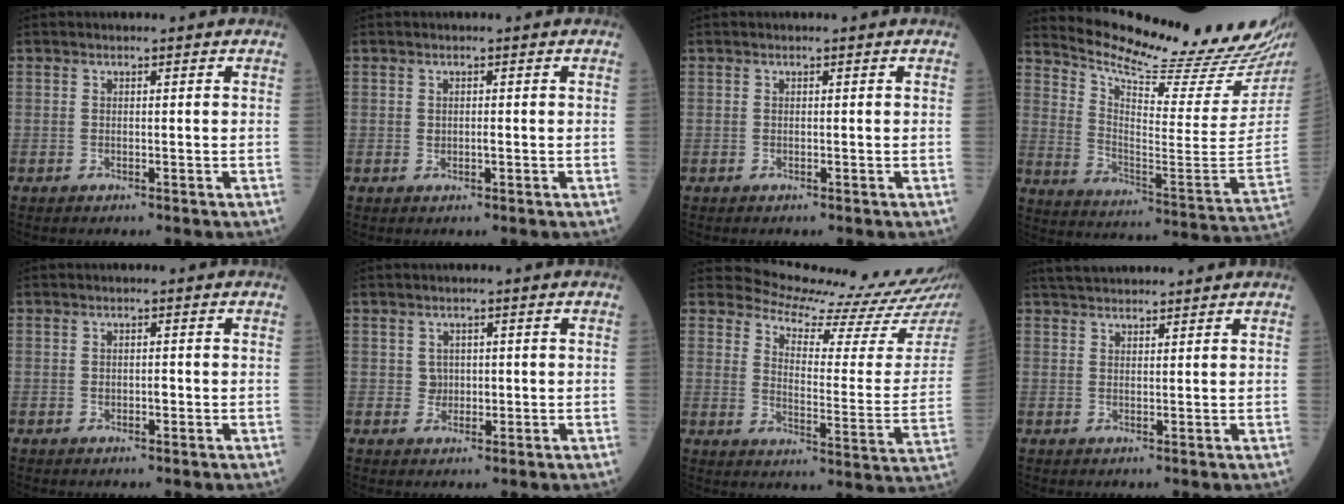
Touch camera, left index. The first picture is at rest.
{"total": 0.6, "force": [0.1, 0.3, 0.5], "torque": [-0.011, 0.000, 0.001]}
{"total": 0.0}
{"total": 24.1, "force": [22.4, 0.6, 8.9], "torque": [-0.148, -0.112, 0.312]}
{"total": 0.9, "force": [-0.1, 0.5, 0.7], "torque": [-0.011, 0.002, -0.002]}
{"total": 1.7, "force": [0.3, 1.6, 0.6], "torque": [-0.012, 0.001, 0.007]}
{"total": 15.5, "force": [15.0, -0.7, 3.8], "torque": [-0.062, -0.109, 0.185]}
{"total": 6.9, "force": [6.4, 1.1, 2.3], "torque": [-0.038, 0.037, 0.104]}